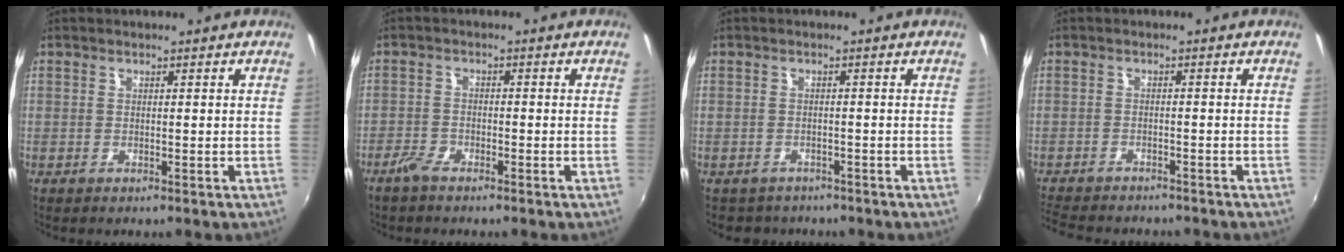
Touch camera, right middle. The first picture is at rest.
{"total": 3.4, "force": [-2.8, 1.2, 1.6], "torque": [-0.048, -0.005, -0.057]}
{"total": 3.5, "force": [-2.8, 2.2, 0.3], "torque": [-0.016, -0.009, -0.042]}
{"total": 9.6, "force": [-8.6, 2.9, 3.2], "torque": [-0.091, -0.018, -0.137]}